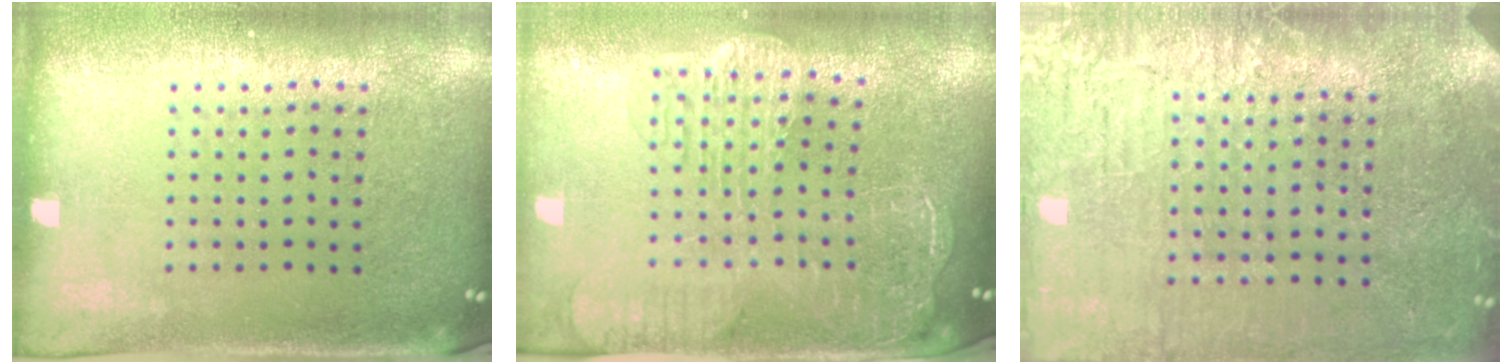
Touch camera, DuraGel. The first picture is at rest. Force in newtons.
{"total": 2.8, "press": 2.3, "slide": 1.5}
{"total": 3.7, "press": 3.4, "slide": 1.5}